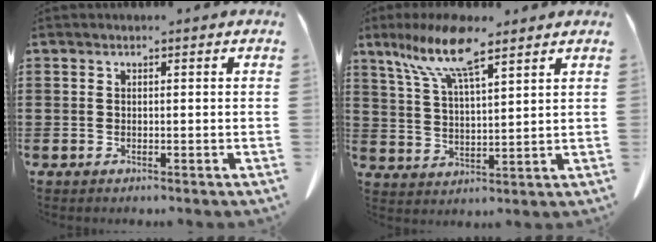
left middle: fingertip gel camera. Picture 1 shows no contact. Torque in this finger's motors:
{"motor_torque": [1.27, -0.87, 0.69, 0.13]}